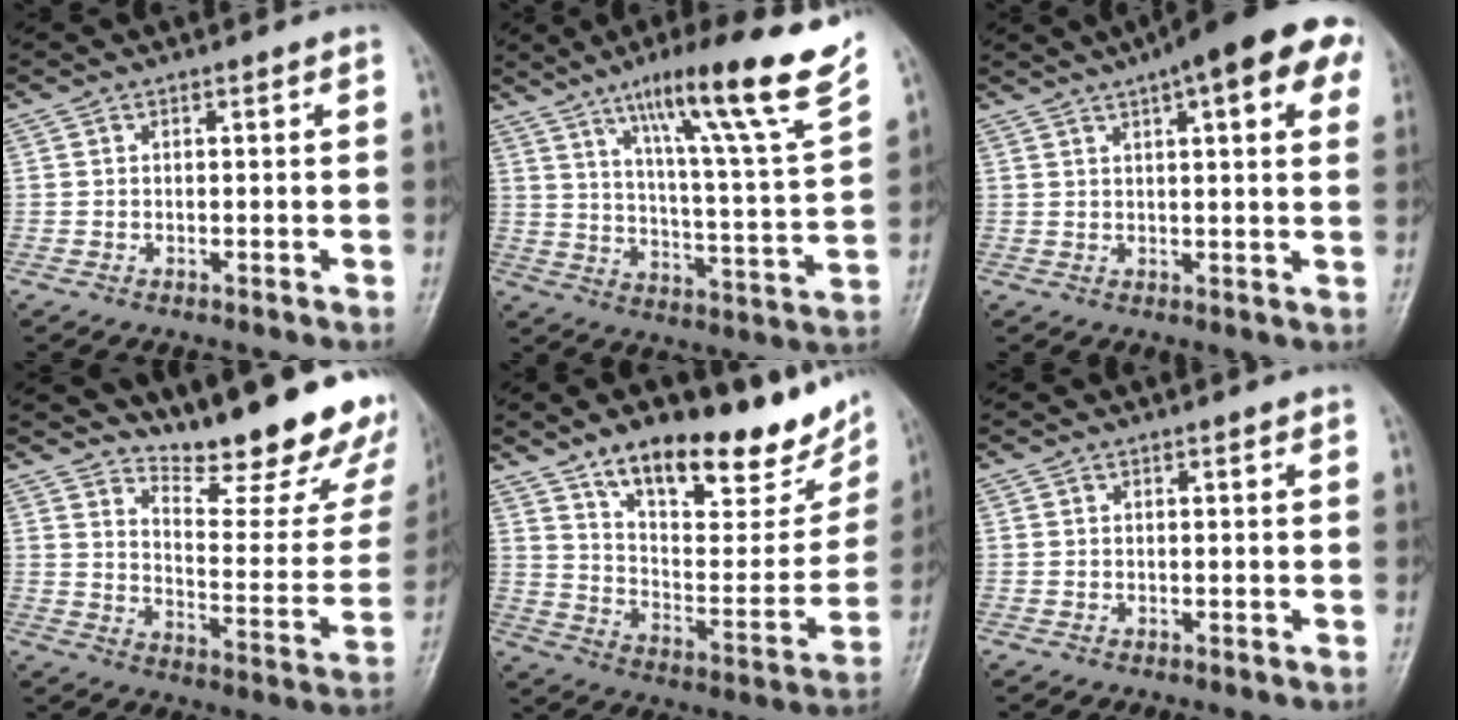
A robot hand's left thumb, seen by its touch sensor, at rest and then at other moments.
{"total": 21.0, "force": [13.7, 0.9, 16.0], "torque": [-0.218, -0.061, 0.208]}
{"total": 16.8, "force": [8.3, 4.8, 13.7], "torque": [-0.172, 0.019, 0.102]}
{"total": 22.1, "force": [17.6, 5.8, 12.0], "torque": [-0.126, -0.131, 0.238]}
{"total": 24.0, "force": [16.3, 9.3, 15.0], "torque": [-0.159, -0.069, 0.254]}
{"total": 0.0}